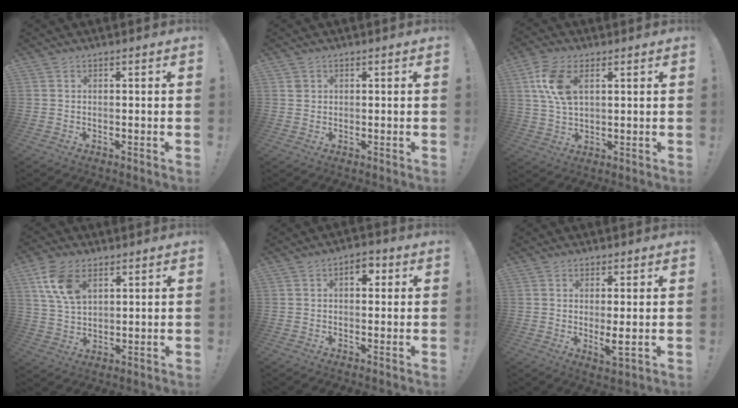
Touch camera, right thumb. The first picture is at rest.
{"total": 1.4, "force": [0.7, 1.1, 0.4], "torque": [-0.003, 0.000, 0.014]}
{"total": 10.4, "force": [3.8, 5.7, 7.8], "torque": [-0.154, -0.005, 0.069]}
{"total": 10.8, "force": [5.3, 6.3, 6.9], "torque": [-0.124, -0.012, 0.102]}
{"total": 4.6, "force": [1.4, 2.8, 3.4], "torque": [-0.038, 0.001, 0.019]}
{"total": 4.4, "force": [0.5, 0.9, 4.3], "torque": [-0.051, -0.019, 0.010]}